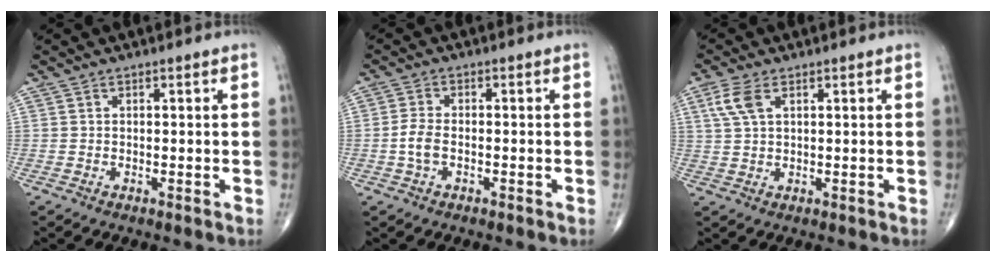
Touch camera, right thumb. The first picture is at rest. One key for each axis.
{"total": 3.5, "fx": -1.0, "fy": 1.8, "fz": 2.8, "tx": -0.064, "ty": 0.009, "tz": -0.023}
{"total": 4.6, "fx": 1.9, "fy": 2.3, "fz": 3.6, "tx": -0.090, "ty": 0.009, "tz": 0.042}